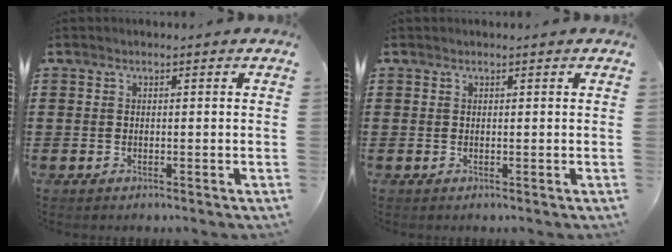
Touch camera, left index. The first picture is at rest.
{"total": 0.0}